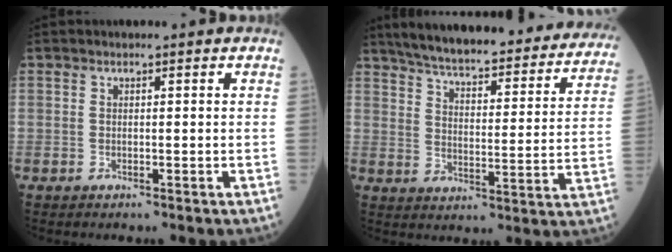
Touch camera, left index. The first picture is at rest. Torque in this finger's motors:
{"motor_torque": [0.94, -1.20, 0.13, 0.13]}